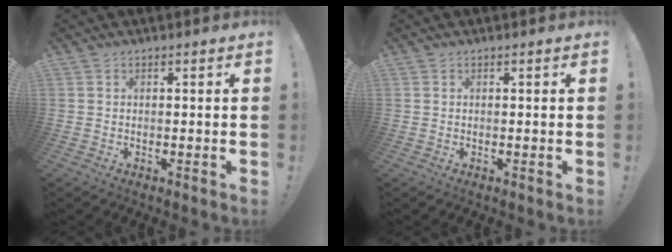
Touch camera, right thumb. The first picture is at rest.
{"total": 0.0}